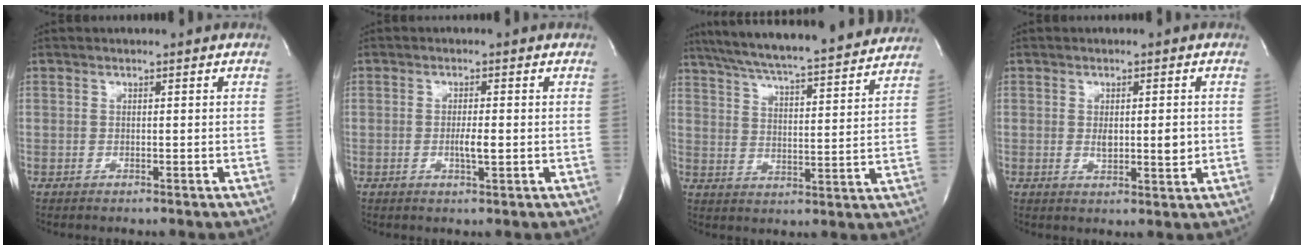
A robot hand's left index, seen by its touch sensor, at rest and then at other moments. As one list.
[{"total": 2.4, "force": [-0.6, 0.2, 2.3], "torque": [-0.043, -0.006, -0.011]}, {"total": 24.0, "force": [21.6, 1.8, 10.4], "torque": [-0.178, -0.007, 0.293]}, {"total": 4.4, "force": [-0.2, 1.5, 4.1], "torque": [-0.059, -0.011, -0.001]}]